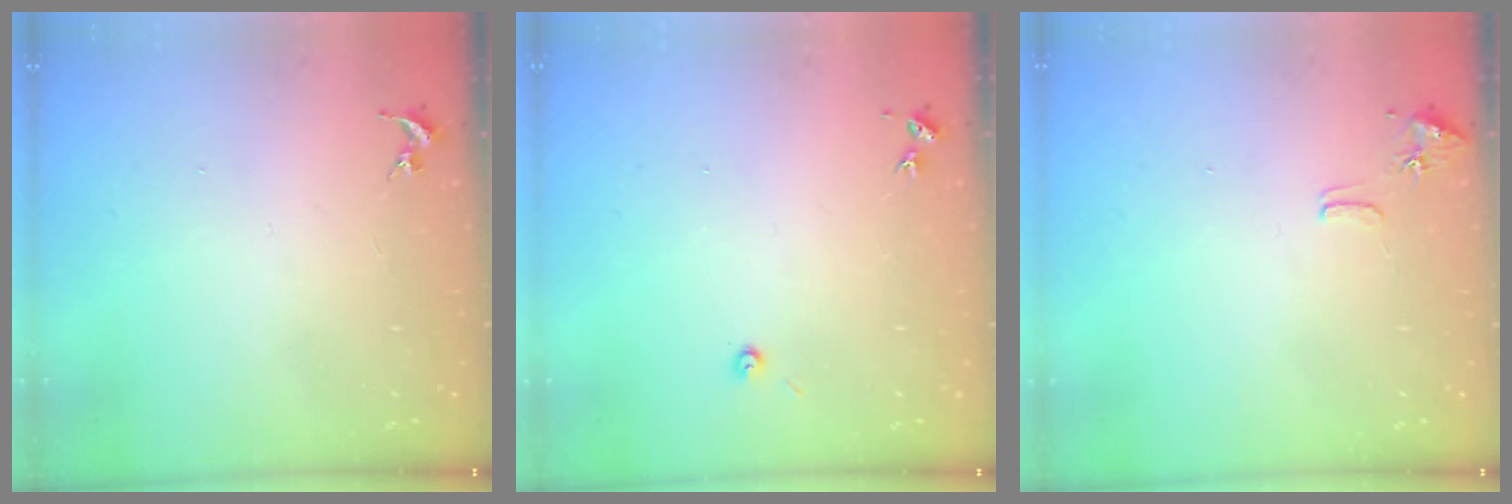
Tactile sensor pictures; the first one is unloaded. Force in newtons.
{"total": 3.0, "press": 3.0, "slide": 0.3}
{"total": 8.1, "press": 8.1, "slide": 0.7}